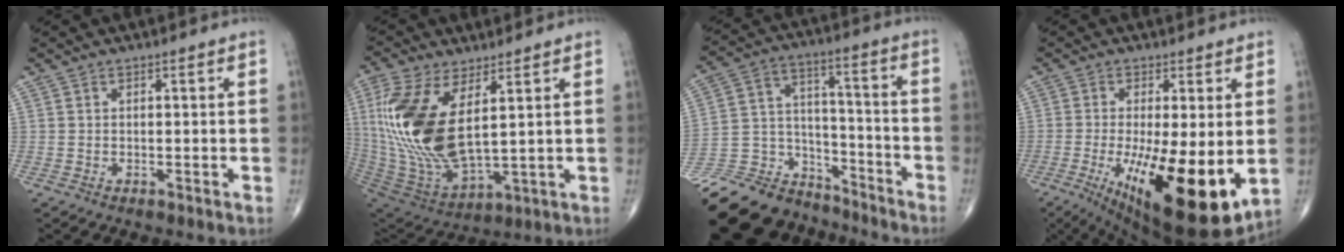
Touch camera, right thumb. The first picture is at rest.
{"total": 21.0, "force": [5.1, 9.7, 17.9], "torque": [-0.390, -0.032, 0.107]}
{"total": 23.6, "force": [-20.2, 10.6, 6.1], "torque": [-0.151, 0.084, -0.333]}
{"total": 19.4, "force": [-4.0, 5.9, 18.1], "torque": [-0.278, -0.037, -0.041]}